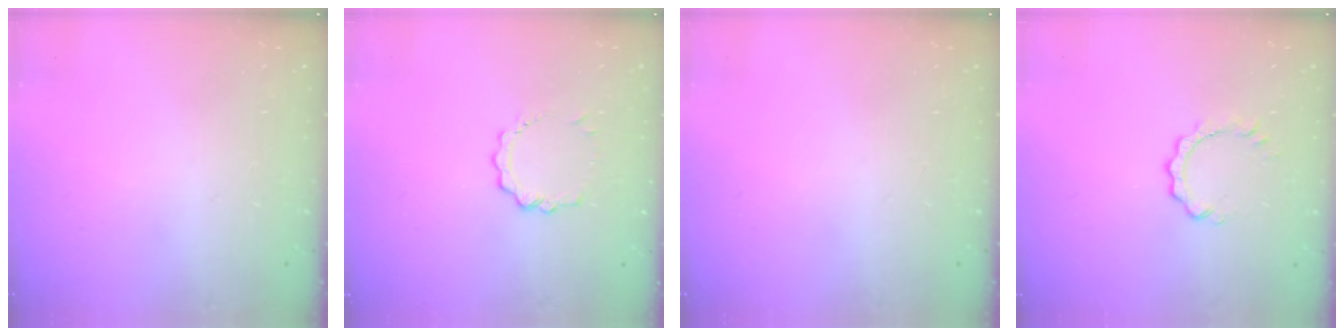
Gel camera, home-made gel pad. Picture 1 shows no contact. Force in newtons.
{"total": 4.0, "press": 4.0, "slide": 0.4}
{"total": 0.0}
{"total": 2.8, "press": 2.8, "slide": 0.3}